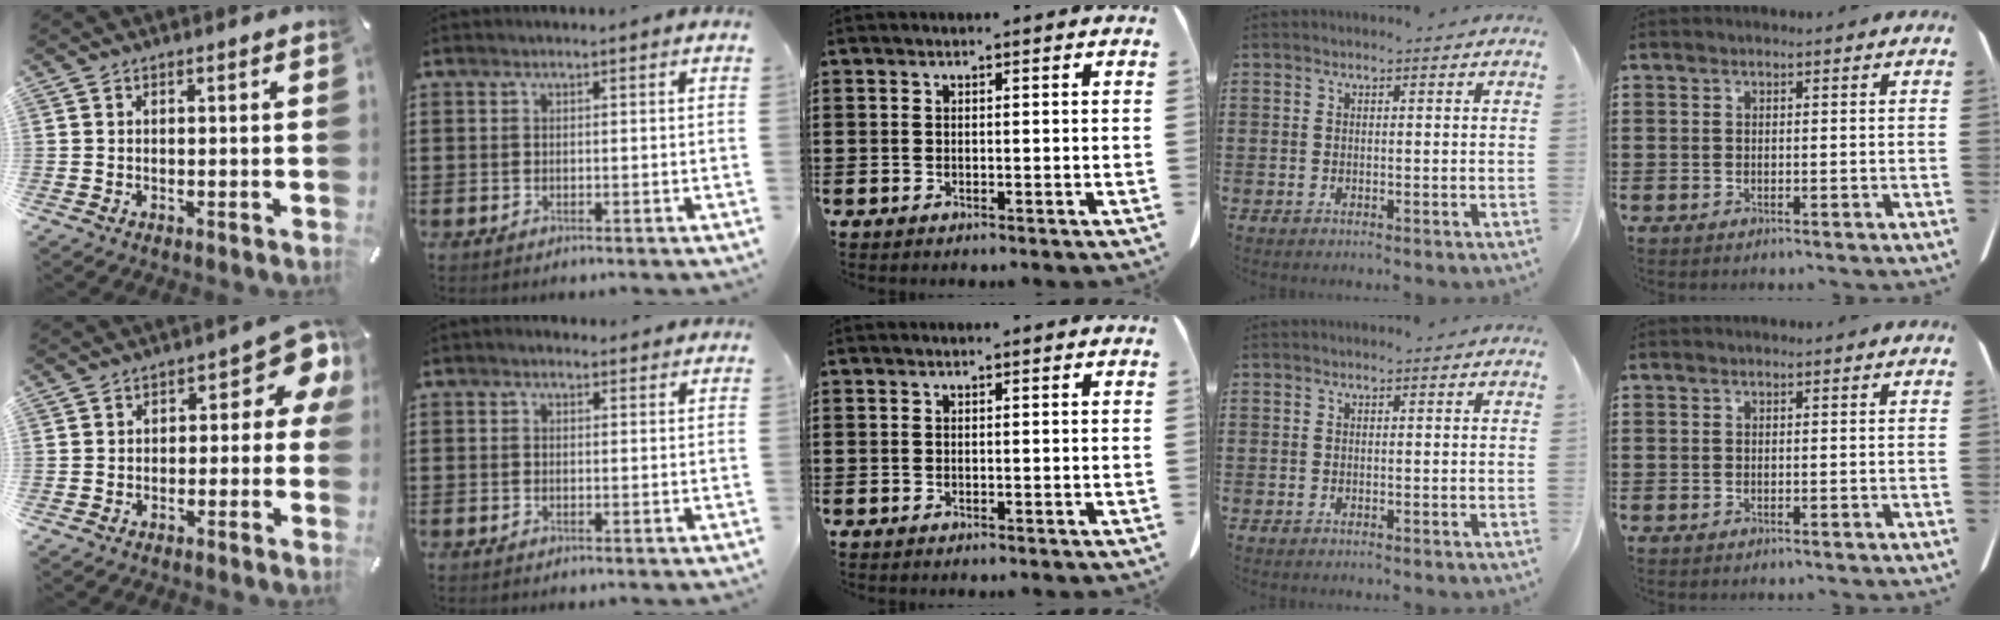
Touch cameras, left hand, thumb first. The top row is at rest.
{"thumb": {"total": 7.6, "force": [1.7, 4.2, 6.1], "torque": [-0.077, -0.017, 0.024]}, "index": {"total": 1.1, "force": [0.9, 0.6, 0.2], "torque": [-0.007, 0.005, 0.018]}}